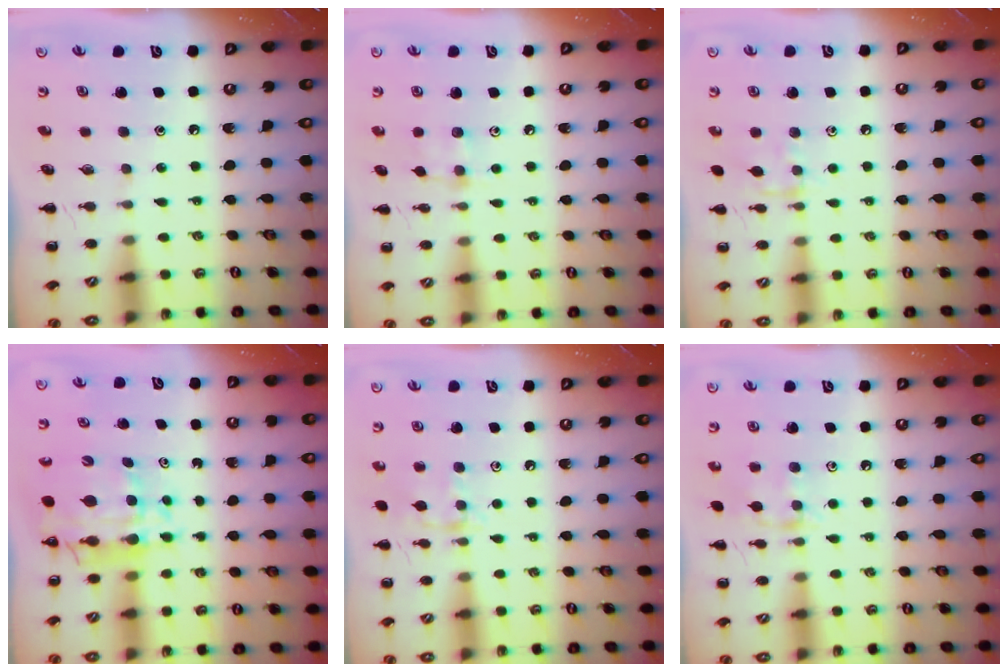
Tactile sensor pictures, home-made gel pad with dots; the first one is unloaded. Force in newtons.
{"total": 7.2, "press": 6.9, "slide": 1.7}
{"total": 7.5, "press": 7.4, "slide": 1.0}
{"total": 9.2, "press": 8.6, "slide": 3.2}
{"total": 10.3, "press": 10.3, "slide": 0.9}
{"total": 10.1, "press": 10.1, "slide": 0.7}